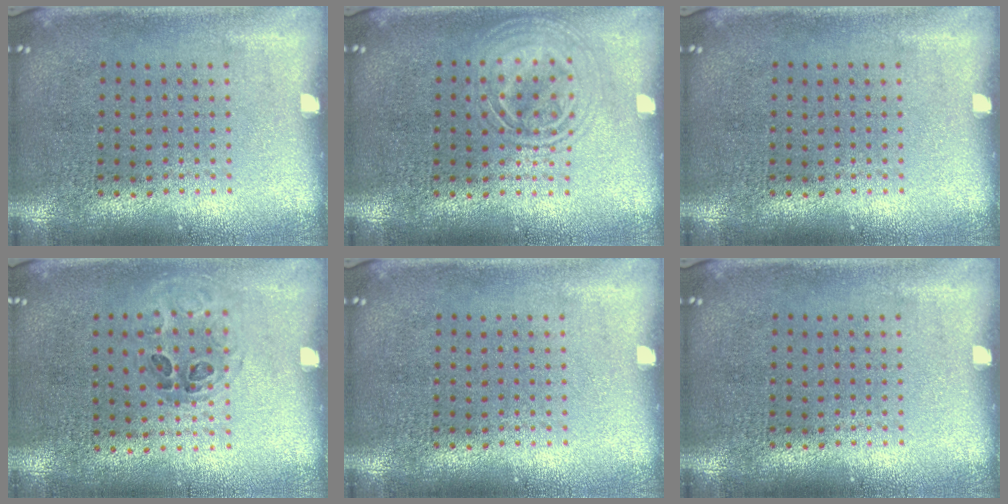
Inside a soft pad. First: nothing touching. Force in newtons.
{"total": 2.6, "press": 2.6, "slide": 0.3}
{"total": 0.0}
{"total": 1.0, "press": 0.7, "slide": 0.7}
{"total": 0.0}
{"total": 0.0}